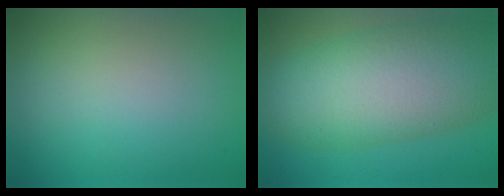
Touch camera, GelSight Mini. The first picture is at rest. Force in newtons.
{"total": 10.7, "press": 10.7, "slide": 0.5}